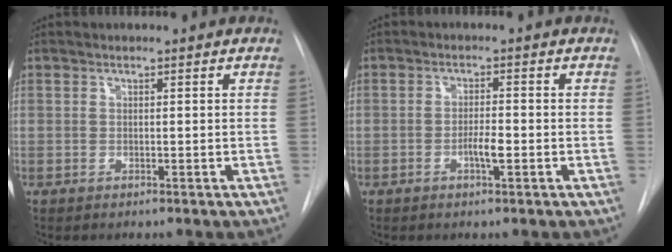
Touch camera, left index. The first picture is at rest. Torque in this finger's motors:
{"motor_torque": [0.51, 0.26, 0.07, 0.02]}